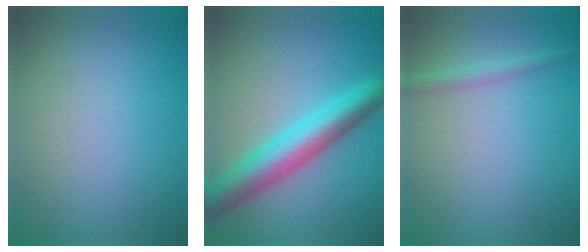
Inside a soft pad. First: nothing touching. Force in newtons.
{"total": 6.9, "press": 6.9, "slide": 0.2}
{"total": 1.7, "press": 1.7, "slide": 0.1}